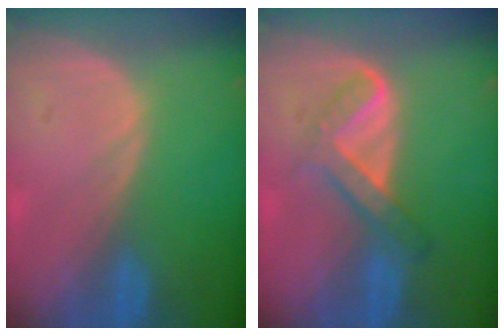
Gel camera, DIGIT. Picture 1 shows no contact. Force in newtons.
{"total": 5.3, "press": 5.0, "slide": 1.6}